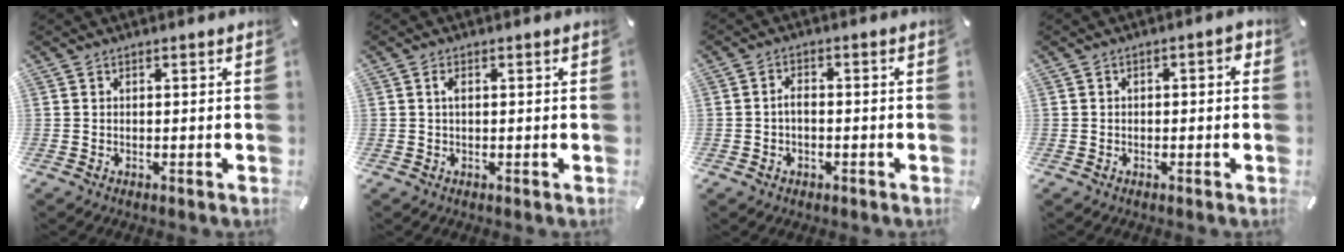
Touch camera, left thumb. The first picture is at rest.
{"total": 1.3, "force": [0.2, 0.6, 1.2], "torque": [-0.024, 0.003, 0.002]}
{"total": 2.9, "force": [-0.7, 2.0, 1.9], "torque": [-0.037, 0.007, -0.015]}
{"total": 2.0, "force": [-0.7, 1.1, 1.6], "torque": [-0.027, 0.009, -0.014]}